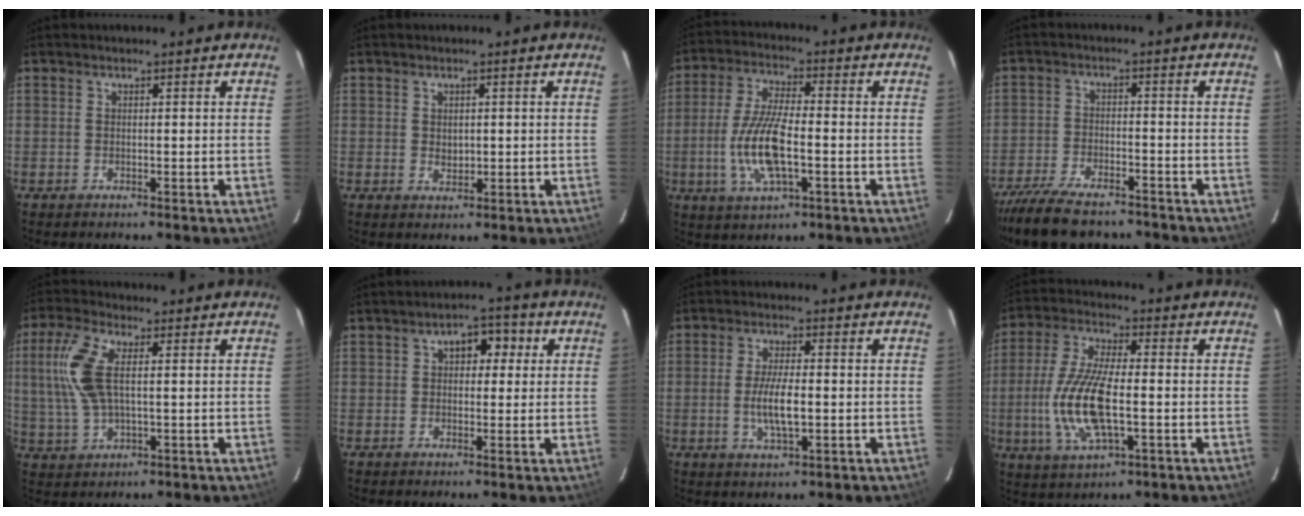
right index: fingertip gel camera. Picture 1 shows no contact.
{"total": 1.8, "force": [0.2, 1.6, 1.0], "torque": [-0.012, 0.000, 0.006]}
{"total": 11.8, "force": [-2.6, 3.7, 10.8], "torque": [-0.225, -0.003, -0.051]}
{"total": 15.0, "force": [-12.5, 4.5, 6.8], "torque": [-0.158, -0.021, -0.207]}
{"total": 10.4, "force": [1.8, 4.6, 9.2], "torque": [-0.203, 0.013, 0.036]}
{"total": 5.0, "force": [1.4, 3.2, 3.6], "torque": [-0.050, 0.023, 0.021]}
{"total": 6.5, "force": [-1.0, 1.9, 6.1], "torque": [-0.120, -0.005, -0.017]}
{"total": 13.8, "force": [-2.4, 4.8, 12.7], "torque": [-0.271, -0.005, -0.047]}